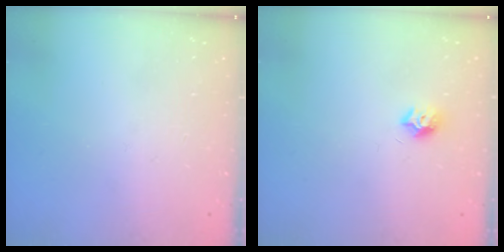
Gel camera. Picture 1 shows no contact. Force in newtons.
{"total": 7.6, "press": 7.6, "slide": 0.7}